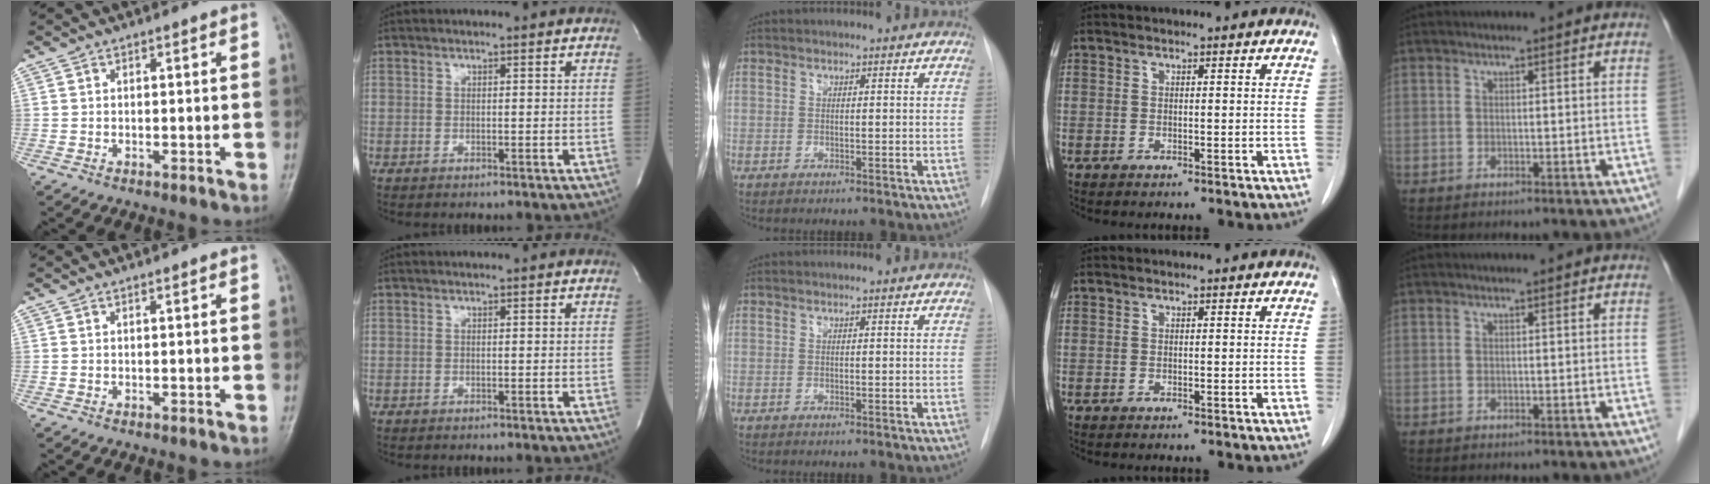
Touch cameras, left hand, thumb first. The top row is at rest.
{}